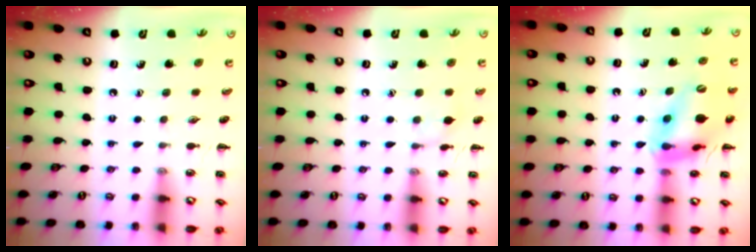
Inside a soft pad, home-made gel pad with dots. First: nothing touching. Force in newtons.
{"total": 5.3, "press": 5.0, "slide": 1.8}
{"total": 17.8, "press": 17.4, "slide": 3.5}